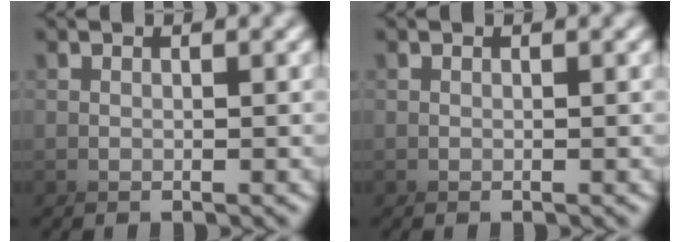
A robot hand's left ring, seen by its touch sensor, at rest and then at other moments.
{"total": 0.0}